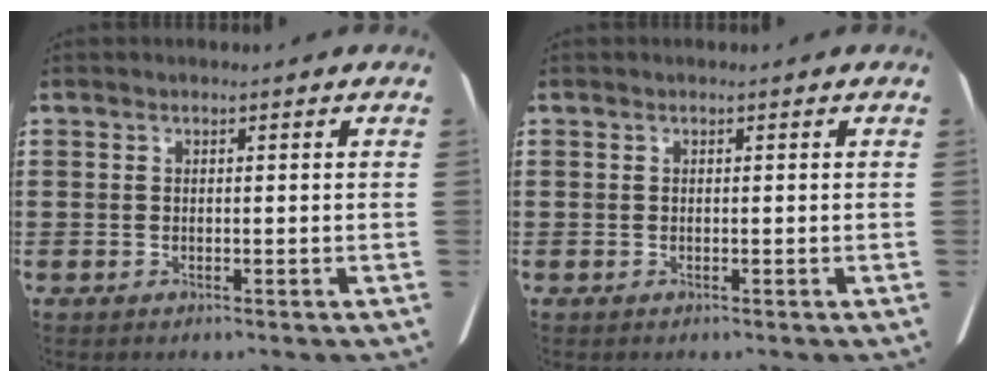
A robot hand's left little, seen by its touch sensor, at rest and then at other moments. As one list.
[{"total": 0.0}]